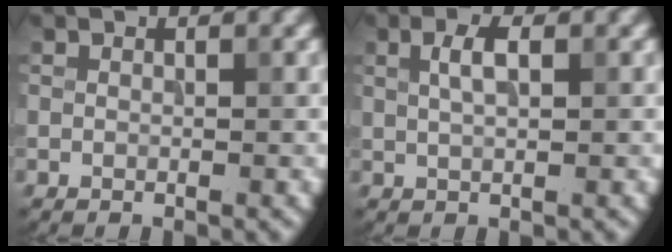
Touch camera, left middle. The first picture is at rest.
{"total": 2.1, "force": [0.7, 0.7, 1.8], "torque": [-0.035, 0.004, 0.013]}